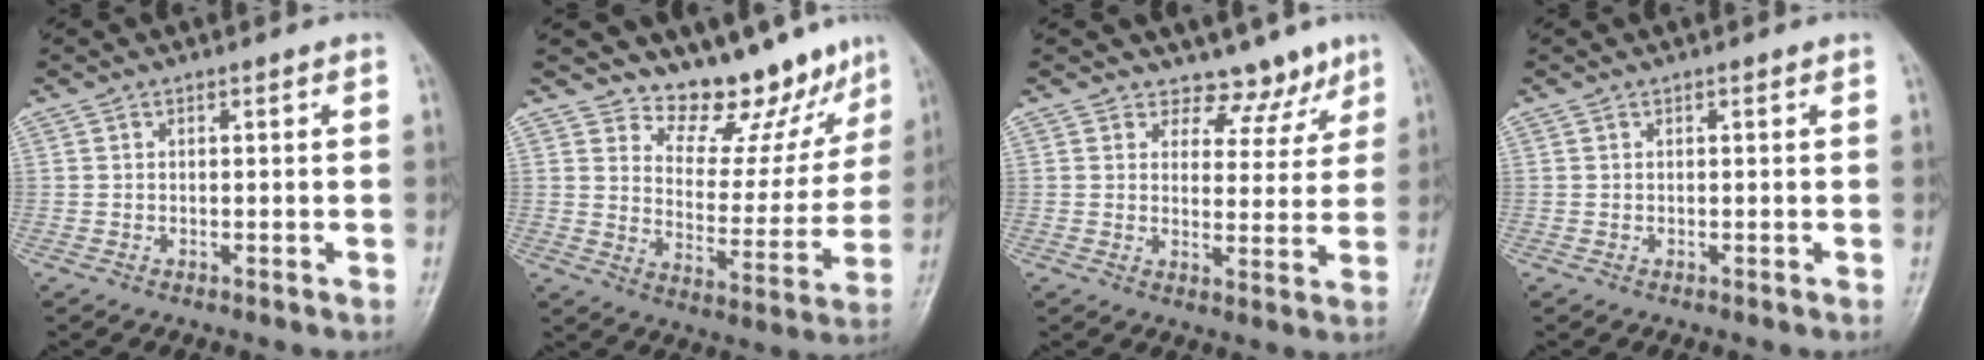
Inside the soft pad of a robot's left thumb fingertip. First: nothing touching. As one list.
[{"total": 13.6, "force": [11.9, 5.3, 3.8], "torque": [-0.009, -0.100, 0.171]}, {"total": 6.8, "force": [5.4, 4.1, 0.8], "torque": [0.023, -0.040, 0.066]}, {"total": 0.0}]